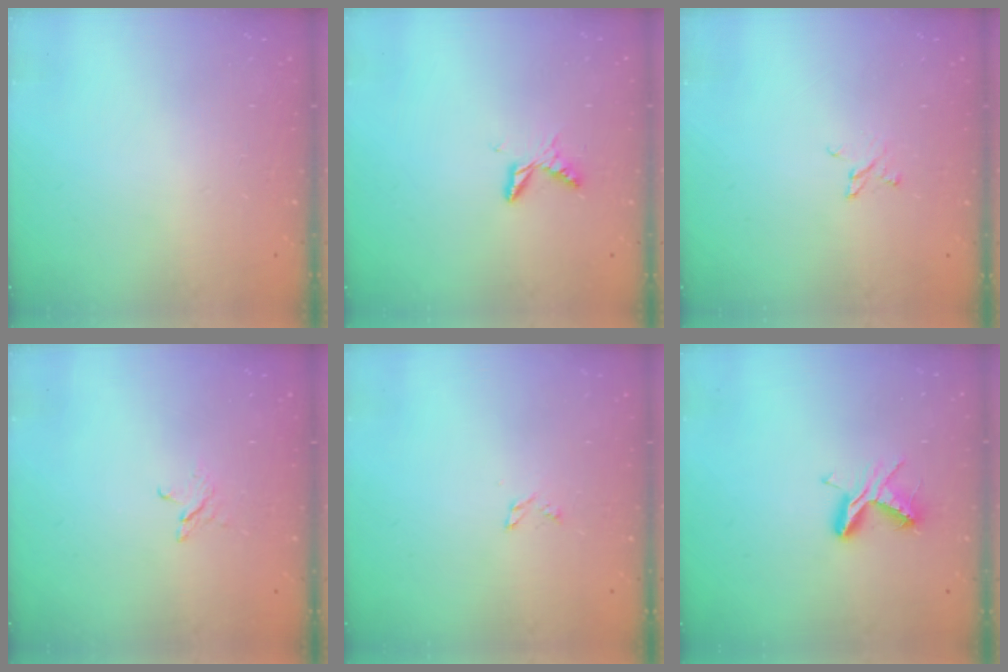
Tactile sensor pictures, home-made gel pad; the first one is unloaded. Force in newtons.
{"total": 5.6, "press": 5.6, "slide": 0.5}
{"total": 2.7, "press": 2.7, "slide": 0.4}
{"total": 2.5, "press": 2.5, "slide": 0.3}
{"total": 2.4, "press": 2.3, "slide": 0.3}
{"total": 7.1, "press": 7.0, "slide": 0.5}